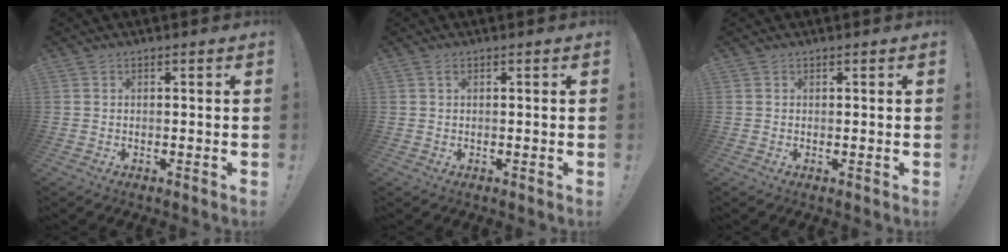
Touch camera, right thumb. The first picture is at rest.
{"total": 0.5, "force": [0.2, 0.3, 0.4], "torque": [-0.008, 0.002, 0.004]}
{"total": 0.0}